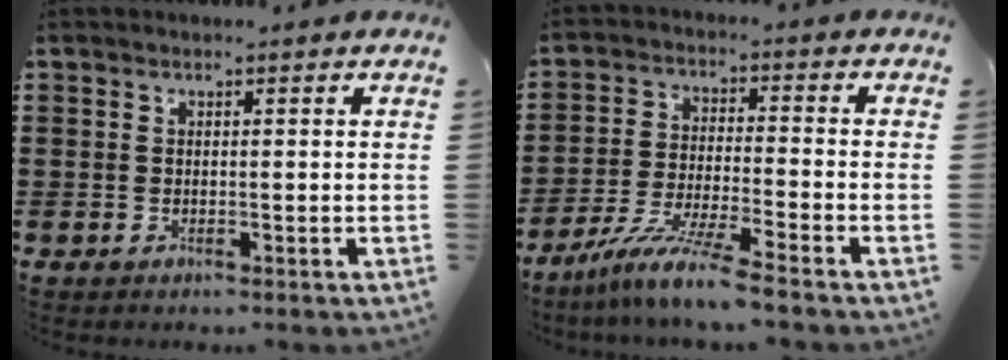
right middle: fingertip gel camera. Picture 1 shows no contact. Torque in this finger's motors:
{"motor_torque": [1.64, -0.50, 0.26, 0.07]}